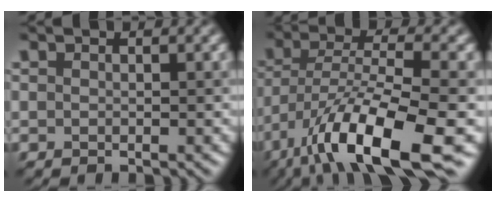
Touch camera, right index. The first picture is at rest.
{"total": 11.5, "force": [-6.1, 3.1, 9.3], "torque": [-0.164, -0.007, -0.113]}